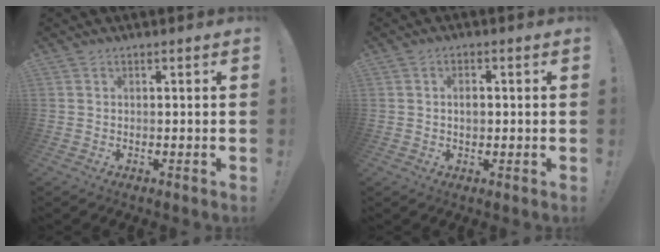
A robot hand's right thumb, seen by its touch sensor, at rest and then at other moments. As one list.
[{"total": 2.7, "force": [-0.2, 1.8, 2.0], "torque": [-0.023, 0.002, -0.008]}]